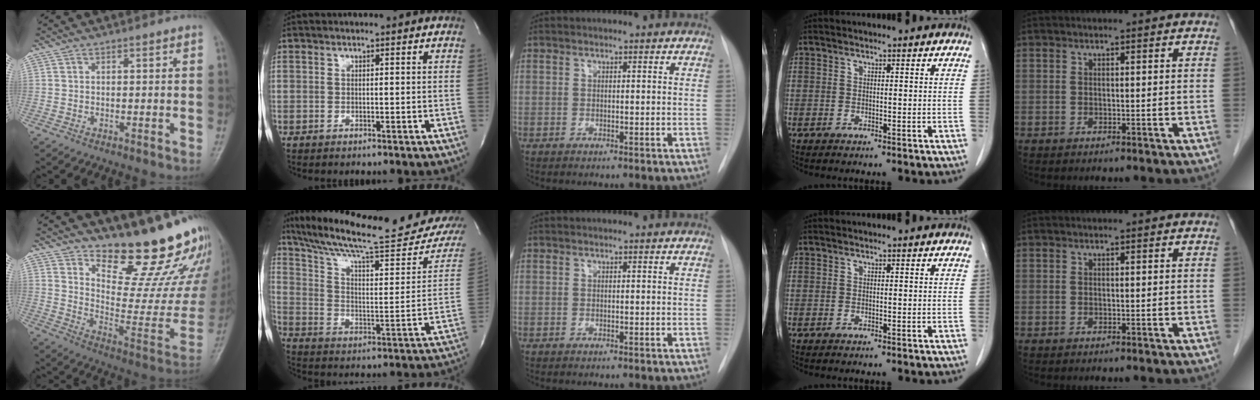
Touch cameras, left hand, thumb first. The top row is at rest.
{"thumb": {"total": 22.7, "force": [18.4, 6.0, 11.9], "torque": [-0.124, -0.163, 0.260]}, "index": {"total": 24.3, "force": [21.1, 1.8, 12.0], "torque": [-0.191, -0.048, 0.301]}}